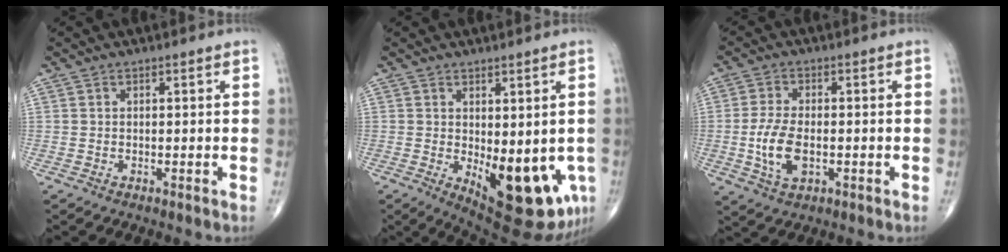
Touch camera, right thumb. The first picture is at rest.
{"total": 15.9, "force": [-3.7, 6.9, 13.8], "torque": [-0.151, -0.021, -0.027]}
{"total": 7.8, "force": [-1.3, 4.1, 6.5], "torque": [-0.135, -0.001, -0.023]}